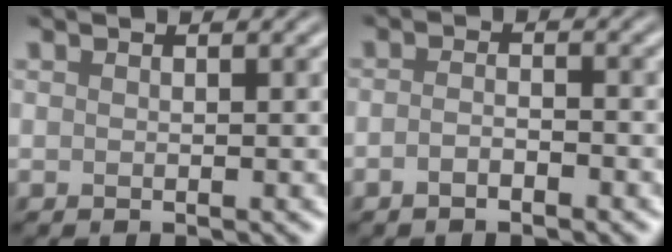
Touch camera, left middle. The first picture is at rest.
{"total": 1.8, "force": [-1.0, 0.6, 1.3], "torque": [-0.026, 0.001, -0.022]}